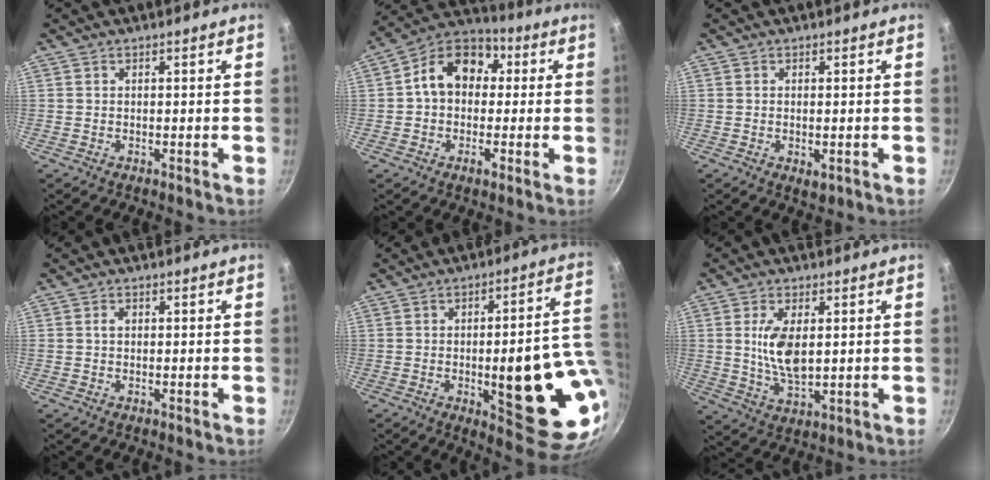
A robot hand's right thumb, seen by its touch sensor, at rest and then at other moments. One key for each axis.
{"total": 13.7, "fx": 1.7, "fy": 10.4, "fz": 8.7, "tx": -0.112, "ty": 0.030, "tz": 0.009}
{"total": 2.3, "fx": -0.5, "fy": 1.1, "fz": 1.9, "tx": -0.029, "ty": -0.008, "tz": -0.006}
{"total": 1.4, "fx": 0.2, "fy": 1.0, "fz": 1.0, "tx": -0.016, "ty": 0.005, "tz": 0.003}
{"total": 21.7, "fx": -3.0, "fy": 6.9, "fz": 20.4, "tx": -0.225, "ty": 0.002, "tz": -0.033}
{"total": 8.9, "fx": 1.4, "fy": 4.4, "fz": 7.6, "tx": -0.141, "ty": -0.014, "tz": 0.033}